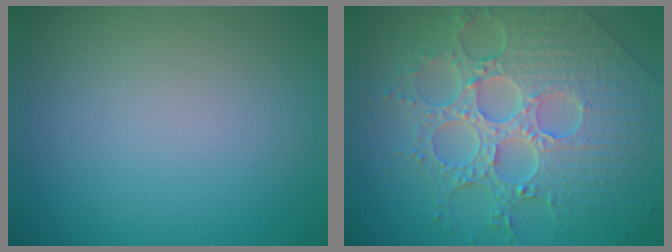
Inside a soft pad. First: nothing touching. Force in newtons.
{"total": 8.7, "press": 6.4, "slide": 5.8}